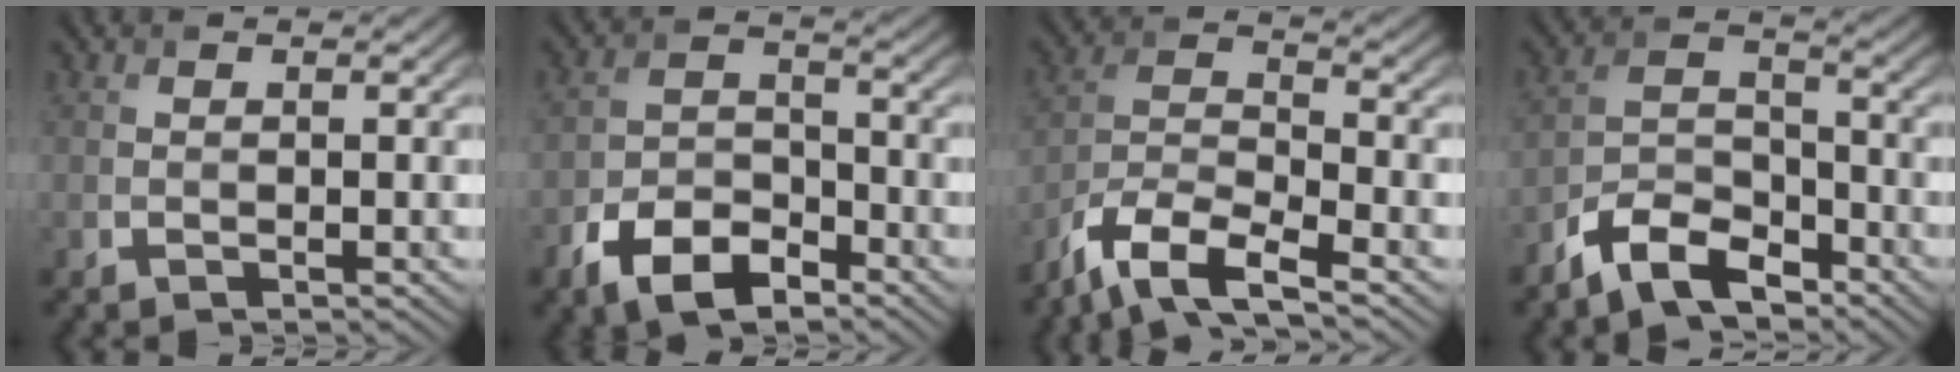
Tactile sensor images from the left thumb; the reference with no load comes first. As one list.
[{"total": 7.8, "force": [-4.9, 4.2, 4.3], "torque": [-0.080, -0.004, -0.101]}, {"total": 8.9, "force": [-6.5, 2.5, 5.5], "torque": [-0.110, -0.005, -0.140]}, {"total": 7.8, "force": [-5.8, 3.5, 4.0], "torque": [-0.075, 0.000, -0.127]}]